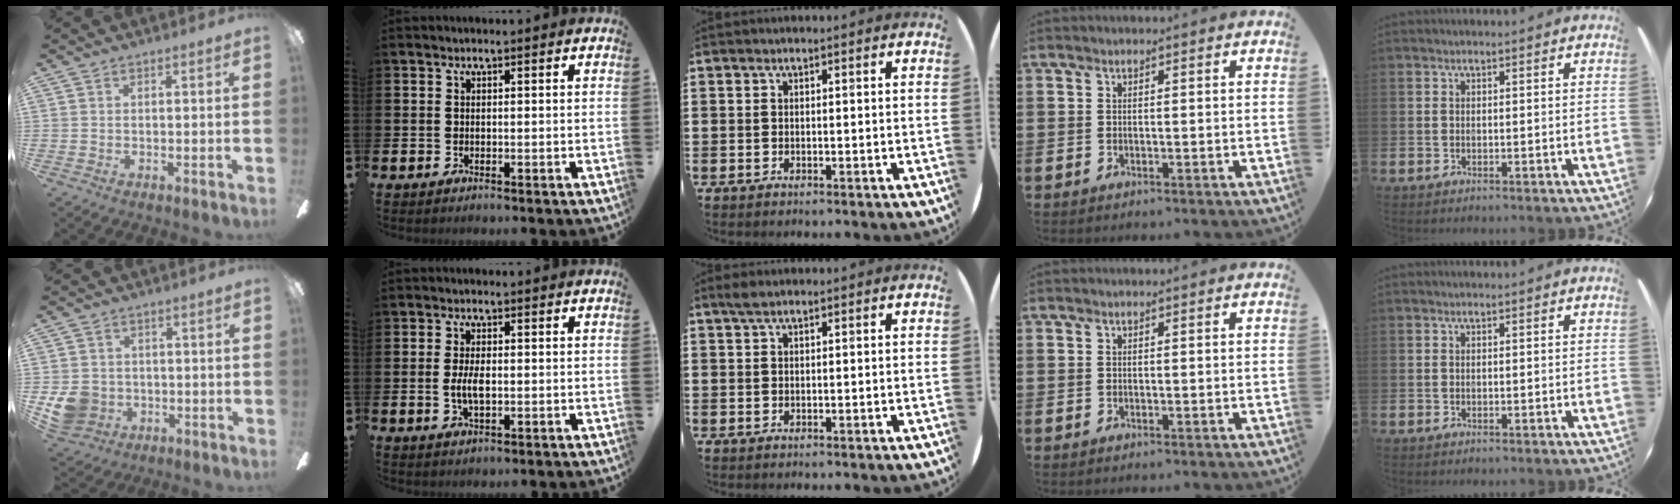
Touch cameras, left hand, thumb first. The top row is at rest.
{"thumb": {"total": 8.6, "force": [-1.8, 7.8, 3.2], "torque": [-0.073, 0.016, -0.029]}, "index": {"total": 3.4, "force": [-0.2, 1.5, 3.1], "torque": [-0.052, -0.005, -0.010]}, "middle": {"total": 1.2, "force": [0.9, 0.2, 0.7], "torque": [-0.014, 0.002, 0.017]}}